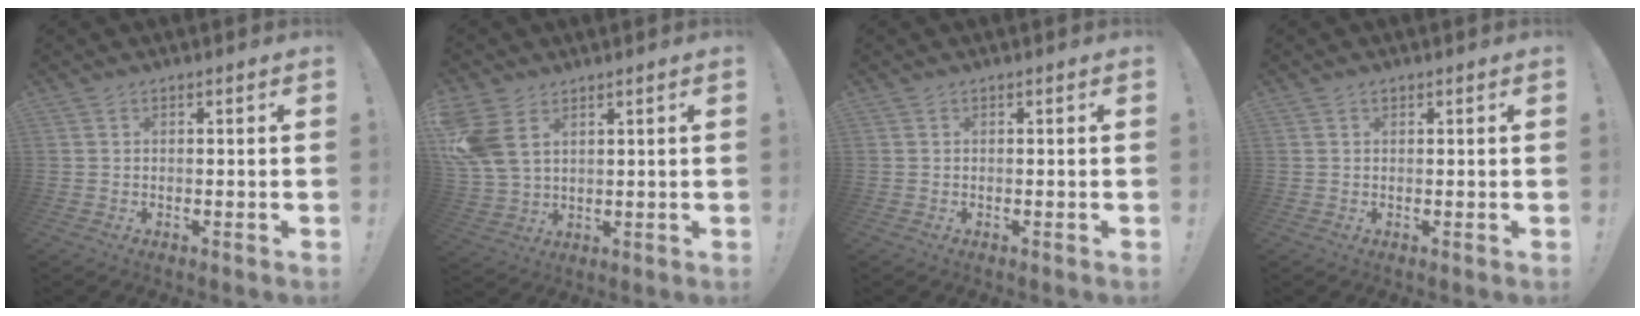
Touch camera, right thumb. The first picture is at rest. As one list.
[{"total": 9.9, "force": [4.2, 6.4, 6.3], "torque": [-0.130, -0.011, 0.087]}, {"total": 0.0}, {"total": 0.5, "force": [0.4, 0.3, 0.2], "torque": [0.001, -0.002, 0.006]}]